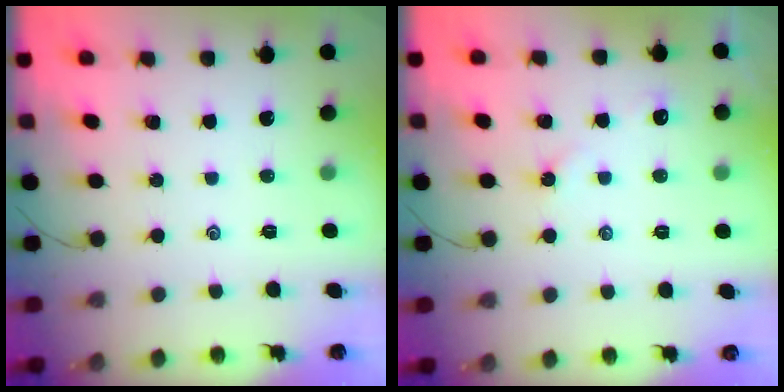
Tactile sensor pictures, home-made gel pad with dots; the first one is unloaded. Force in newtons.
{"total": 3.0, "press": 2.9, "slide": 0.4}